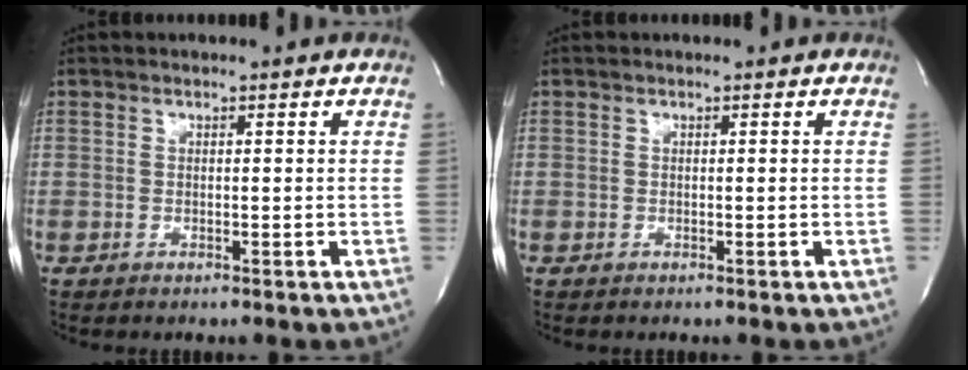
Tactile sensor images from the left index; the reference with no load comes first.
{"total": 0.0}